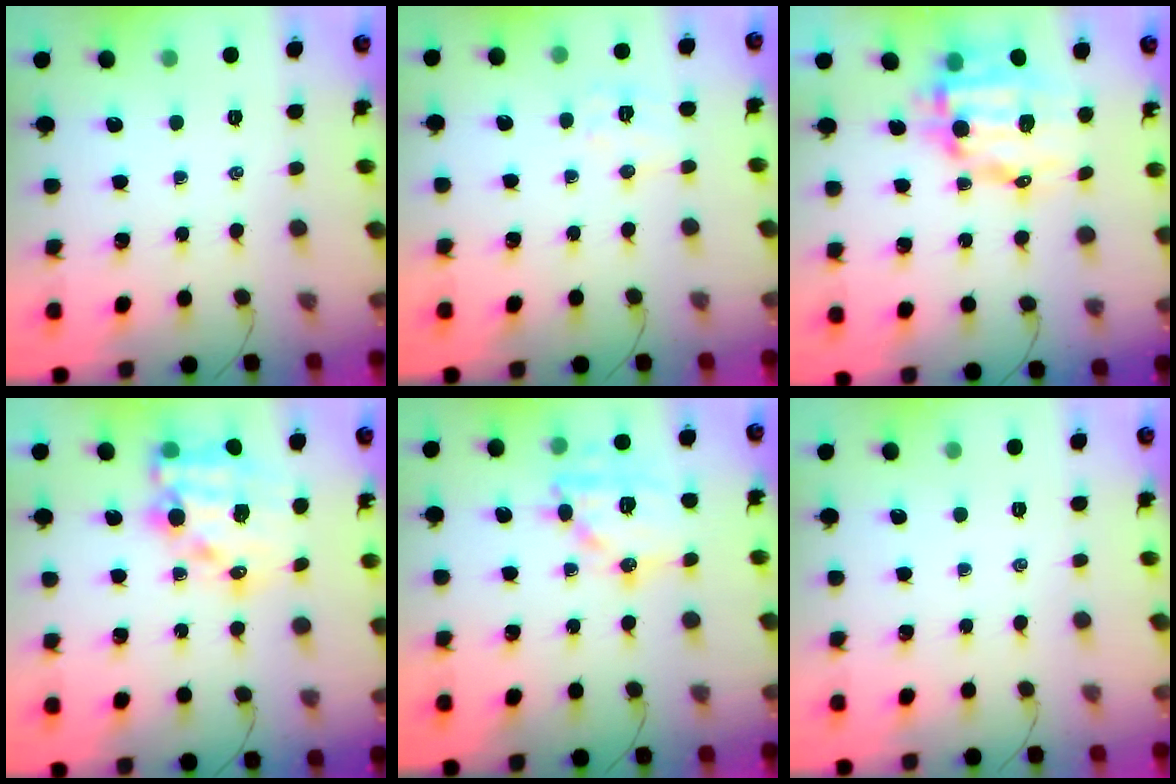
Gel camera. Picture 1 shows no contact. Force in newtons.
{"total": 7.3, "press": 7.2, "slide": 0.9}
{"total": 11.9, "press": 11.5, "slide": 2.7}
{"total": 15.4, "press": 15.0, "slide": 3.2}
{"total": 15.7, "press": 15.6, "slide": 1.5}
{"total": 0.0}